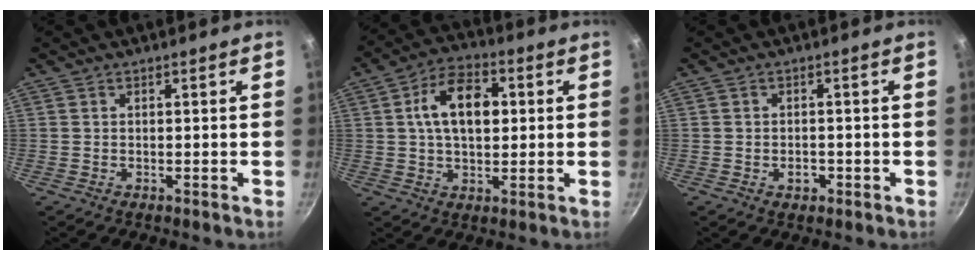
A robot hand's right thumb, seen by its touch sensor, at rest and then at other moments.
{"total": 12.1, "force": [2.1, 7.5, 9.3], "torque": [-0.135, 0.015, 0.025]}
{"total": 2.3, "force": [-0.9, 1.7, 1.3], "torque": [-0.012, 0.009, -0.010]}